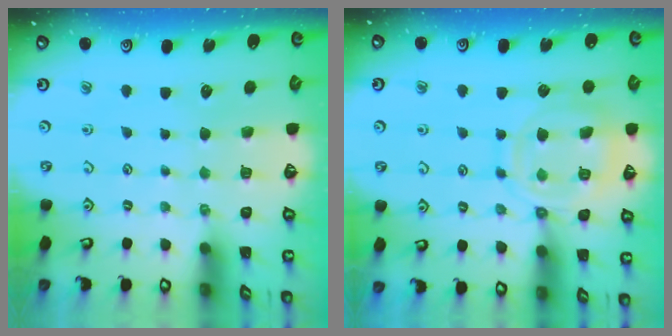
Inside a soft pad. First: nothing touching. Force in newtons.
{"total": 11.9, "press": 11.9, "slide": 0.7}